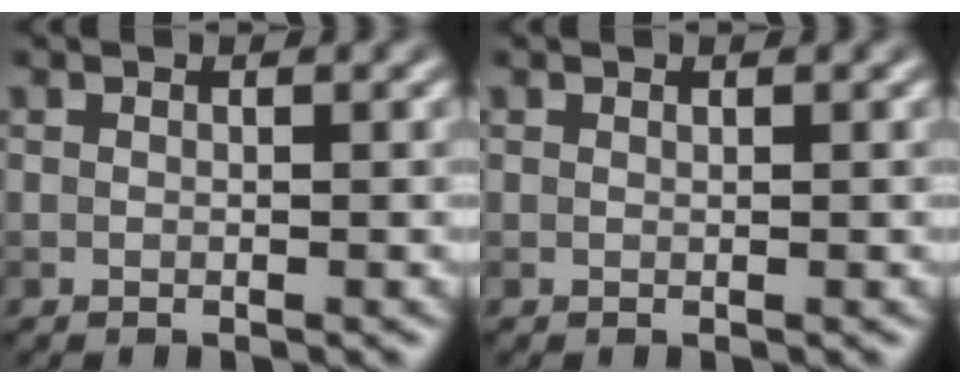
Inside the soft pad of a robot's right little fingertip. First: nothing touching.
{"total": 0.0}